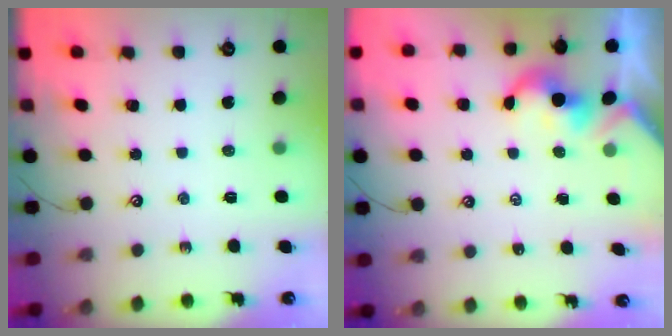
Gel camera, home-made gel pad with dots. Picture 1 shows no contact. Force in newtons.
{"total": 2.1, "press": 2.1, "slide": 0.2}